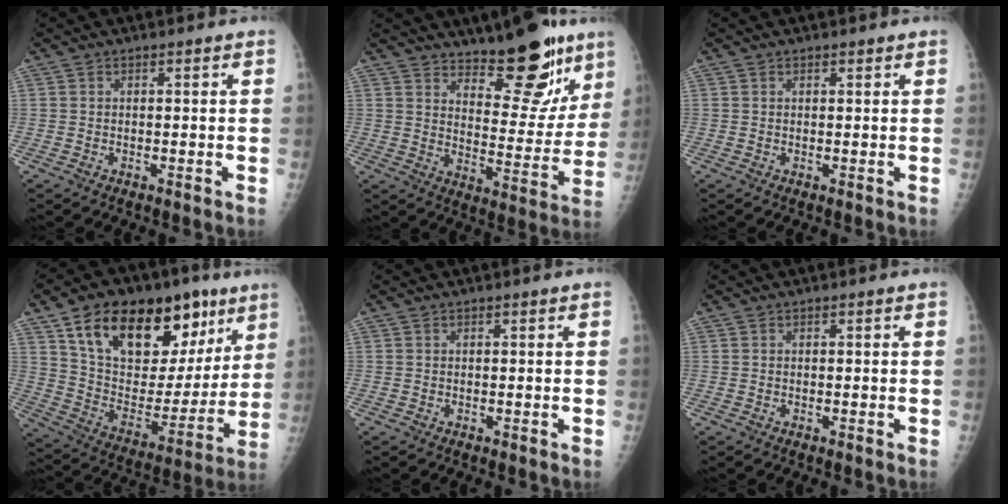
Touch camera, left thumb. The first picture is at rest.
{"total": 17.3, "force": [12.1, 6.4, 10.6], "torque": [-0.092, -0.090, 0.181]}
{"total": 0.6, "force": [0.5, 0.2, 0.2], "torque": [-0.004, -0.003, 0.008]}
{"total": 27.4, "force": [14.5, 14.9, 17.9], "torque": [-0.239, -0.015, 0.245]}
{"total": 0.0}
{"total": 0.0}